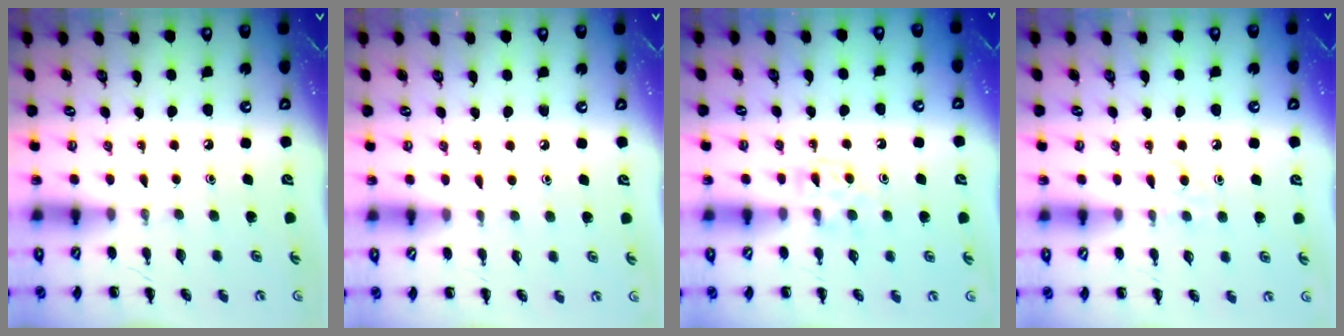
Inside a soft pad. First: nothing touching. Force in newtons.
{"total": 2.8, "press": 2.6, "slide": 1.0}
{"total": 3.9, "press": 3.7, "slide": 1.3}
{"total": 4.2, "press": 4.0, "slide": 1.3}